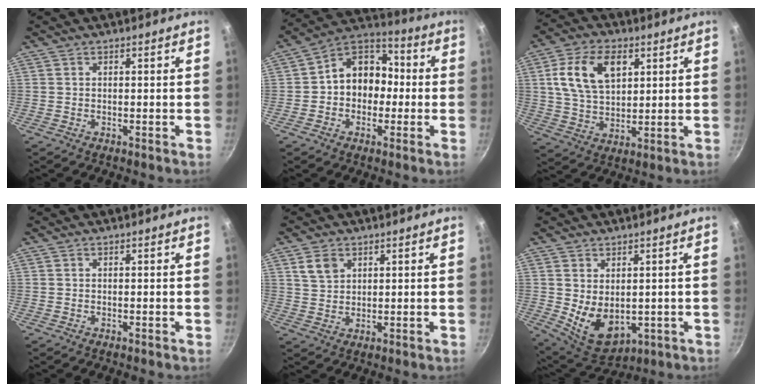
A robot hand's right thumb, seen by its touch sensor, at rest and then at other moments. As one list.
[{"total": 12.2, "force": [-0.6, 9.9, 7.2], "torque": [-0.054, 0.044, -0.033]}, {"total": 13.2, "force": [4.2, 8.2, 9.4], "torque": [-0.157, -0.004, 0.075]}, {"total": 0.0}, {"total": 4.4, "force": [2.1, 3.2, 2.2], "torque": [-0.027, -0.003, 0.044]}, {"total": 9.1, "force": [0.4, 6.2, 6.6], "torque": [-0.089, -0.023, 0.034]}]